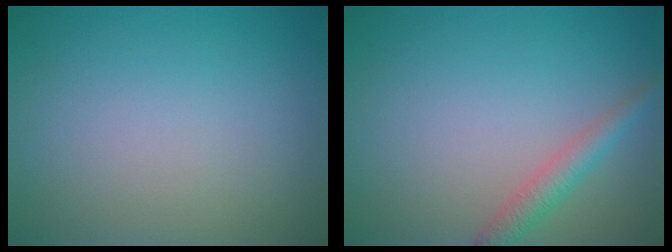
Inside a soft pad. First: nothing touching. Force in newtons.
{"total": 2.3, "press": 2.3, "slide": 0.1}